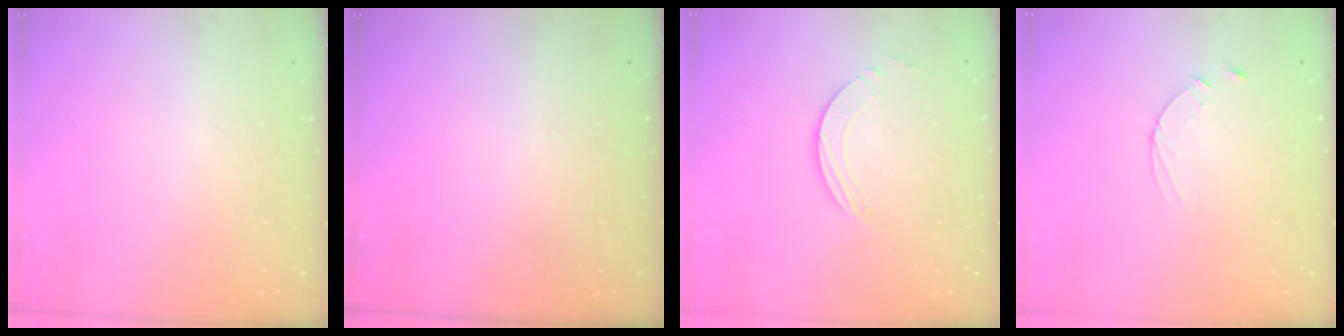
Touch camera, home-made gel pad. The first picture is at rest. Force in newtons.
{"total": 0.0}
{"total": 2.7, "press": 2.7, "slide": 0.2}
{"total": 3.6, "press": 3.6, "slide": 0.5}